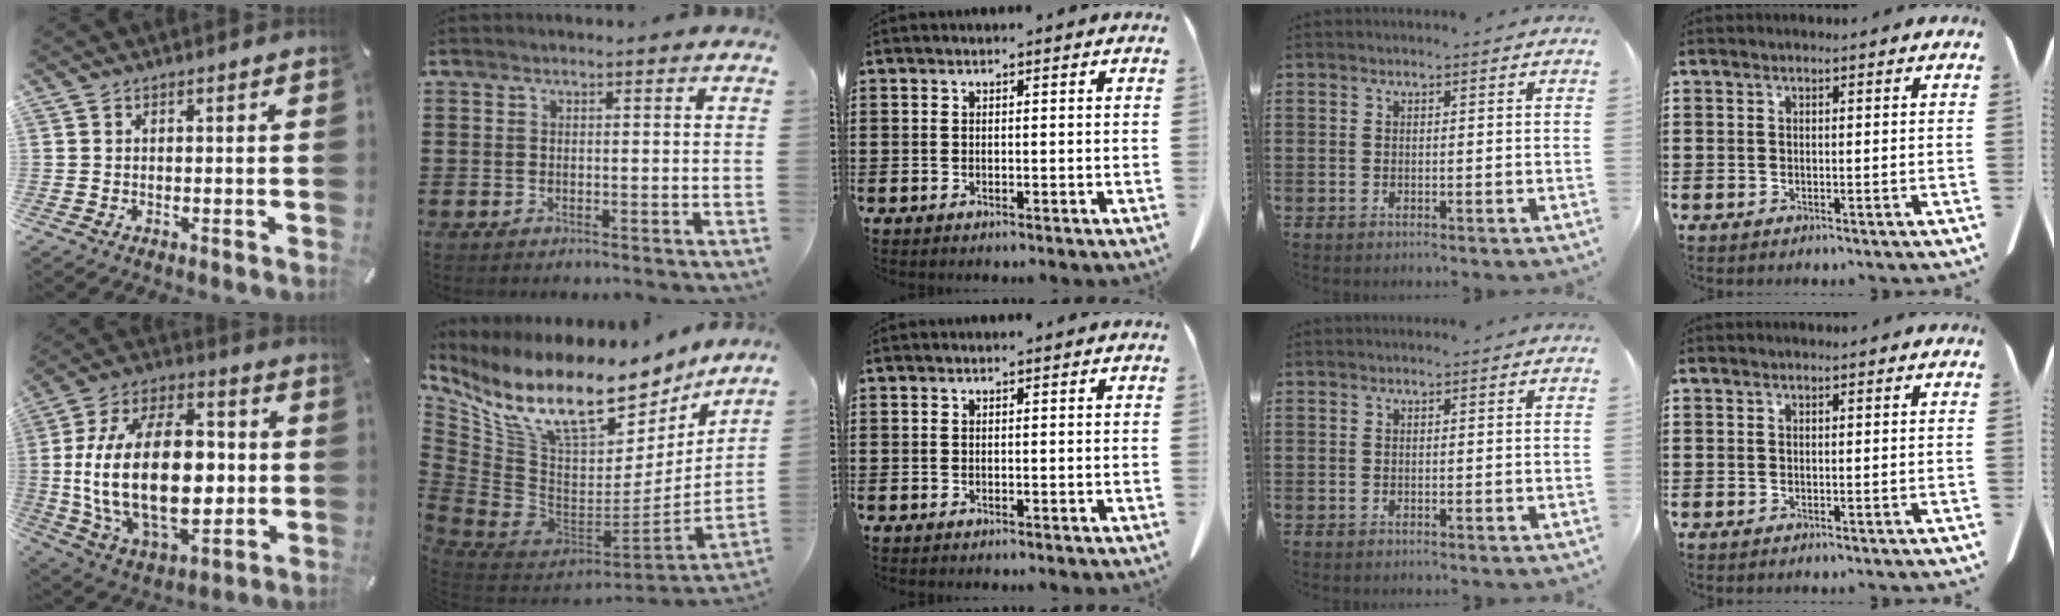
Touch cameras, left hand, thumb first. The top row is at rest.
{"thumb": {"total": 27.5, "force": [-0.6, 16.5, 22.0], "torque": [-0.422, -0.005, -0.003]}, "index": {"total": 14.8, "force": [10.7, 5.8, 8.5], "torque": [-0.196, -0.094, 0.187]}}